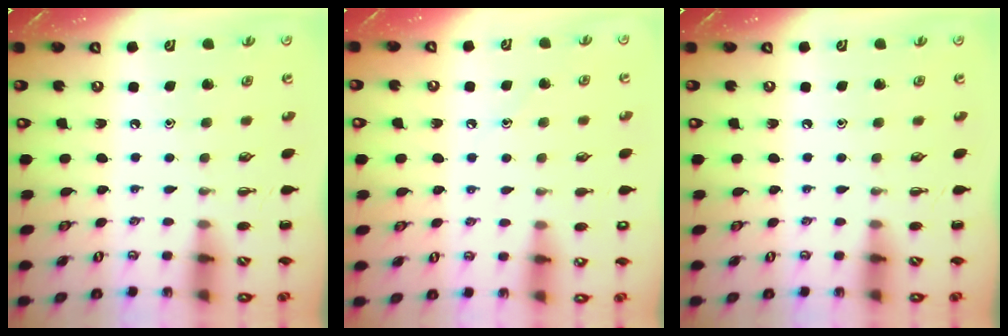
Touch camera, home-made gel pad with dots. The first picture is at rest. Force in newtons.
{"total": 7.2, "press": 6.9, "slide": 2.0}
{"total": 0.0}